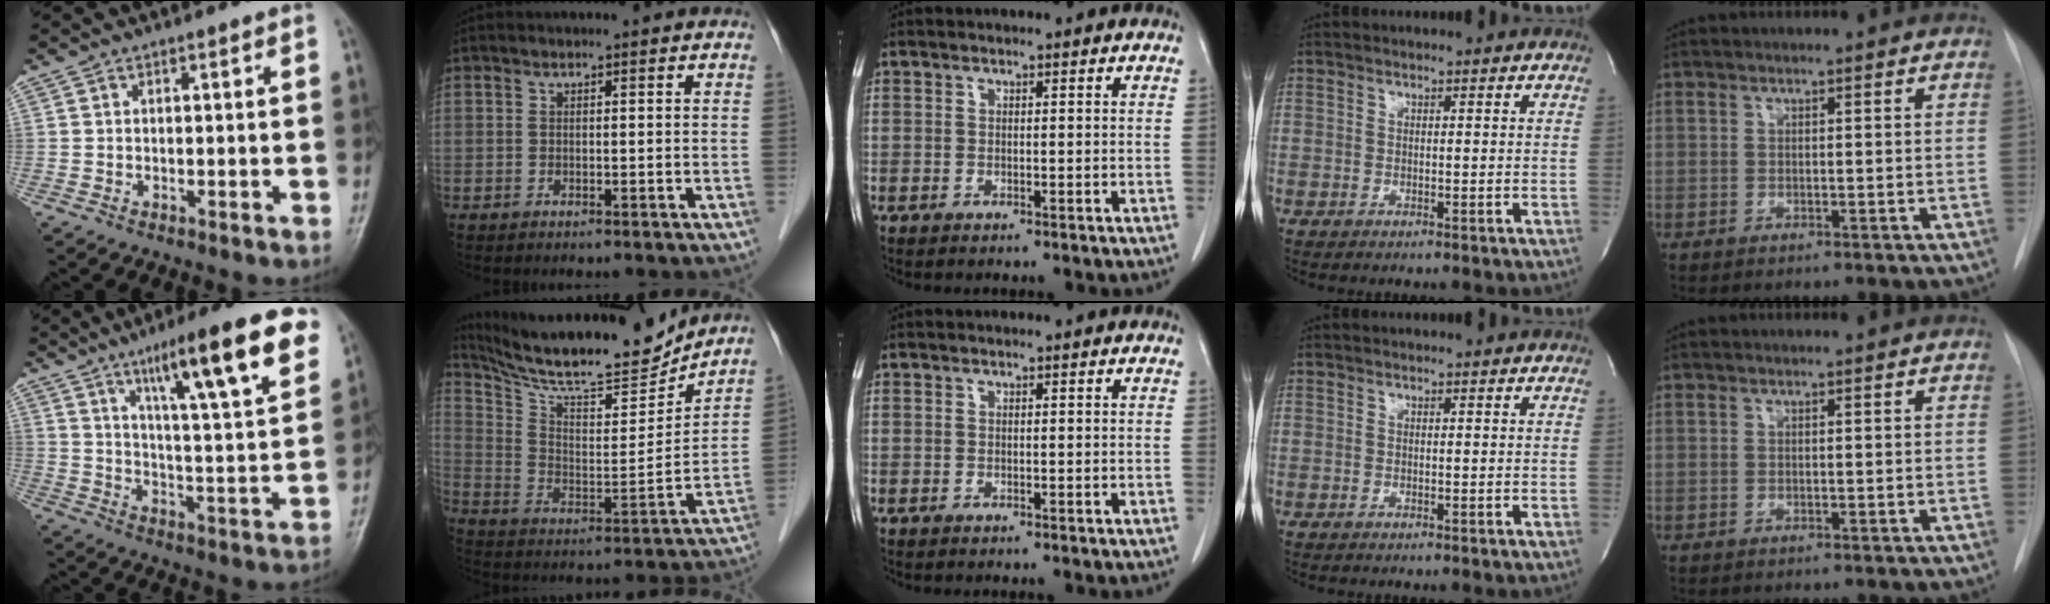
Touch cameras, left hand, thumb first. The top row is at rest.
{"thumb": {"total": 18.9, "force": [11.1, 3.0, 15.0], "torque": [-0.199, -0.045, 0.169]}, "index": {"total": 19.2, "force": [17.9, 1.6, 6.7], "torque": [-0.136, -0.027, 0.287]}}